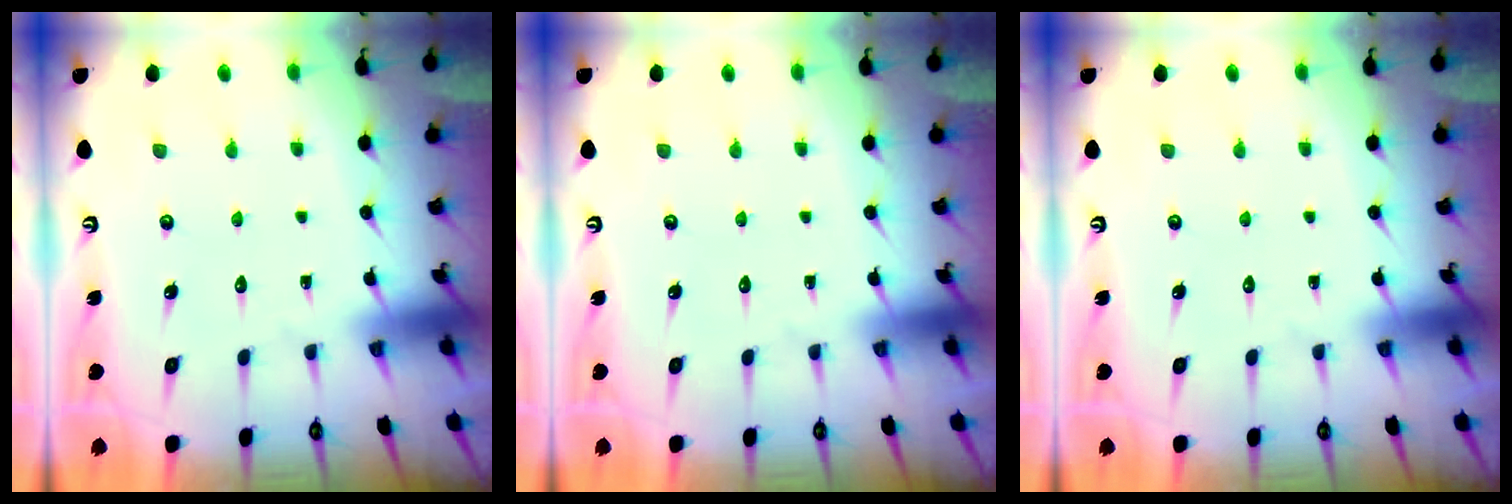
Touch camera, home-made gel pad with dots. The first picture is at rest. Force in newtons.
{"total": 0.0}
{"total": 0.0}